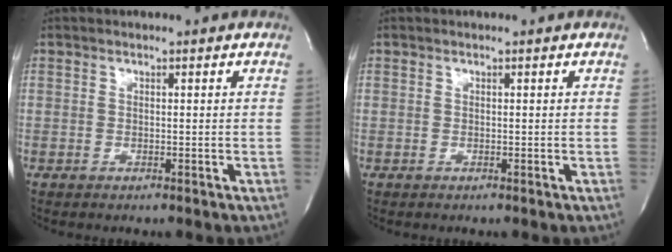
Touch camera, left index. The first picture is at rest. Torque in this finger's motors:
{"motor_torque": [-0.01, 0.04, 0.00, 0.00]}